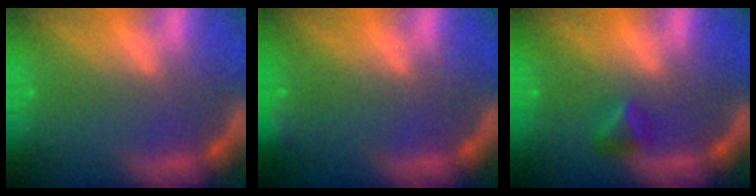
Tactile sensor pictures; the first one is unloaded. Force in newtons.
{"total": 1.9}
{"total": 1.9}